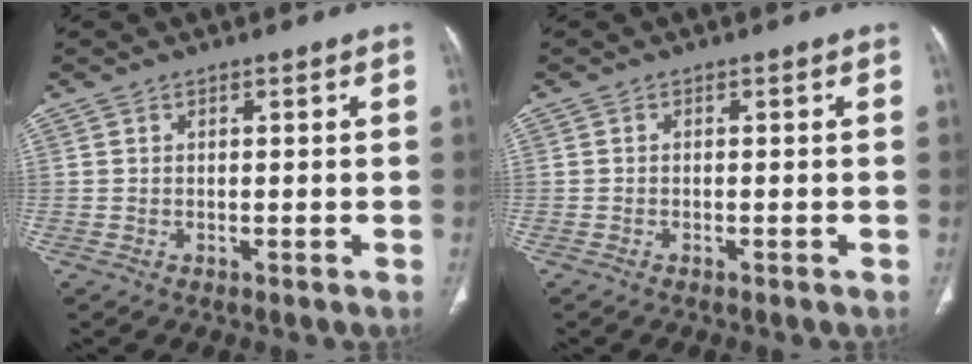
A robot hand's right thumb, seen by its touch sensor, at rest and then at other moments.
{"total": 0.5, "force": [-0.4, 0.1, 0.3], "torque": [-0.011, 0.001, -0.004]}